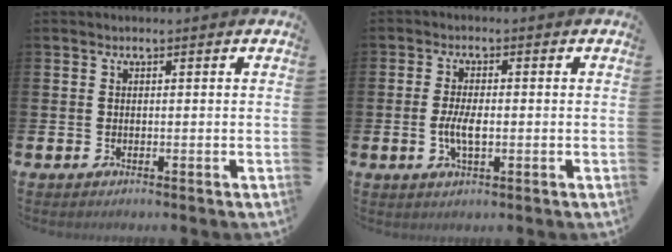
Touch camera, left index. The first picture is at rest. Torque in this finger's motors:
{"motor_torque": [0.68, 0.00, 0.15, 0.15]}